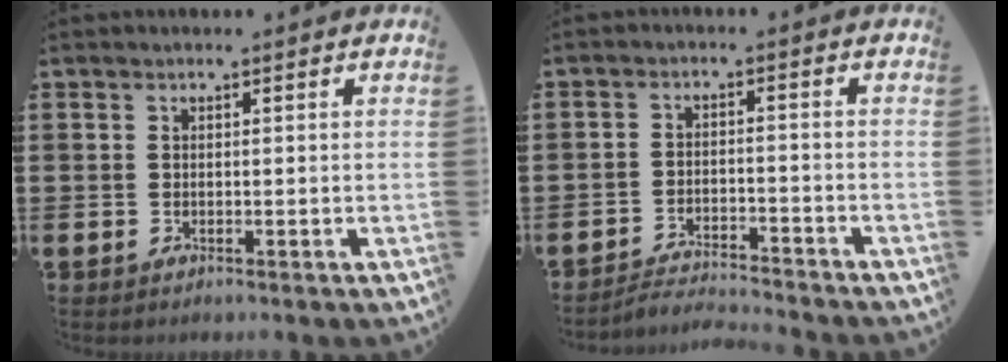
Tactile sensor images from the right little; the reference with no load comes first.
{"total": 2.8, "force": [-2.8, -0.1, 0.0], "torque": [-0.005, 0.004, -0.061]}